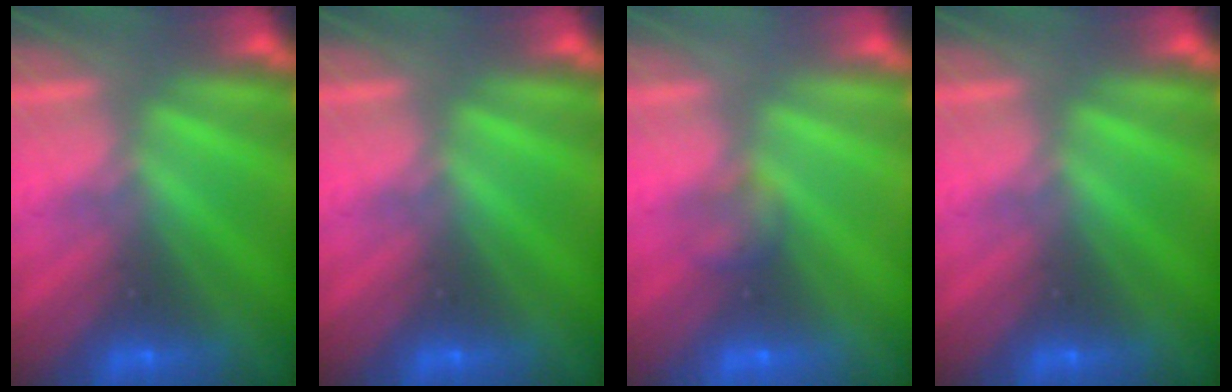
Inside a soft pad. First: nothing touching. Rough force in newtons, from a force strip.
{"total": 0.0}
{"total": 1.2}
{"total": 0.0}